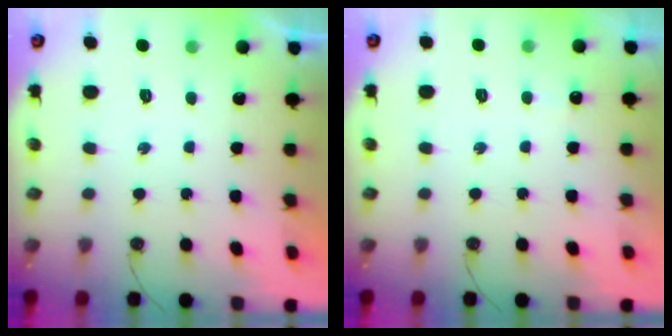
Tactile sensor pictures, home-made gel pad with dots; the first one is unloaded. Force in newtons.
{"total": 2.5, "press": 2.4, "slide": 0.5}